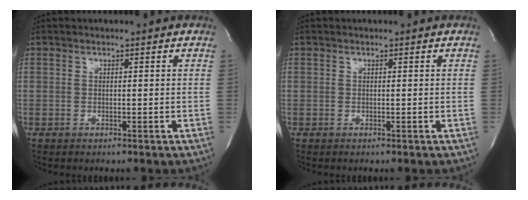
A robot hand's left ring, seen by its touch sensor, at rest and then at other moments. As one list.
[{"total": 0.0}]